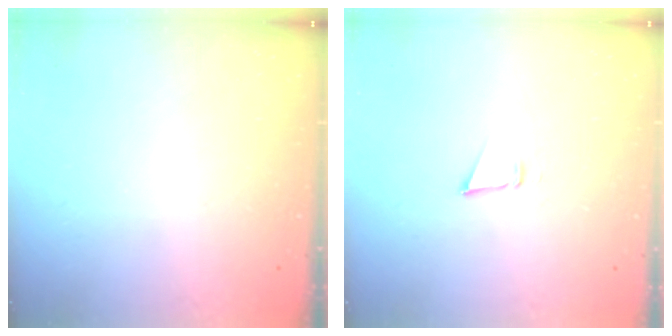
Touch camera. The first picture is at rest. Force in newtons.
{"total": 2.6, "press": 2.5, "slide": 0.8}